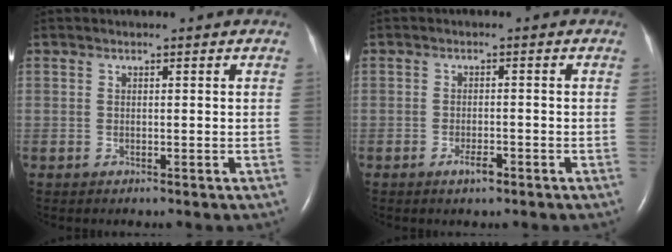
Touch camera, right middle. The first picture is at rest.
{"total": 2.0, "force": [-1.3, 0.5, 1.4], "torque": [-0.030, -0.001, -0.020]}